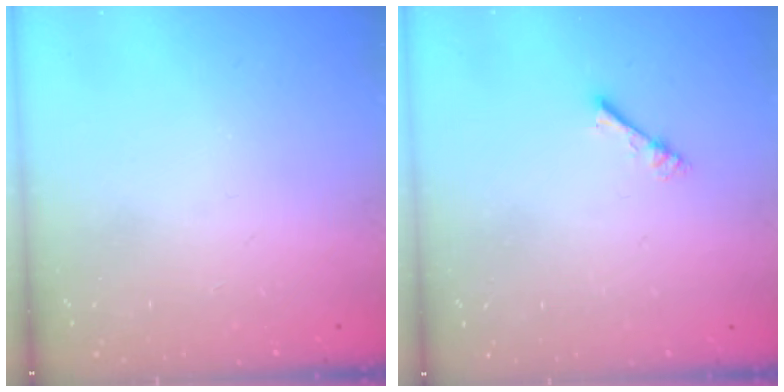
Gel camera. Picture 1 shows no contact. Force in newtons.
{"total": 2.4, "press": 2.4, "slide": 0.2}